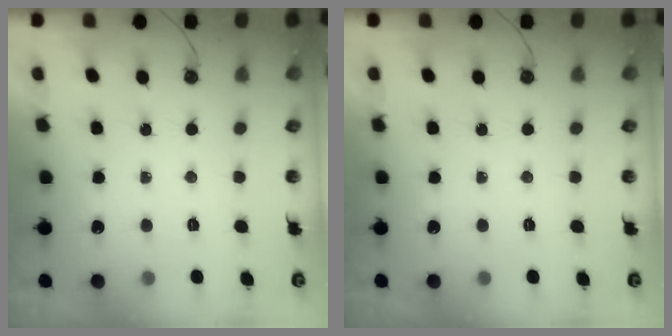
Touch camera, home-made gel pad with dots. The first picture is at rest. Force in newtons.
{"total": 0.0}